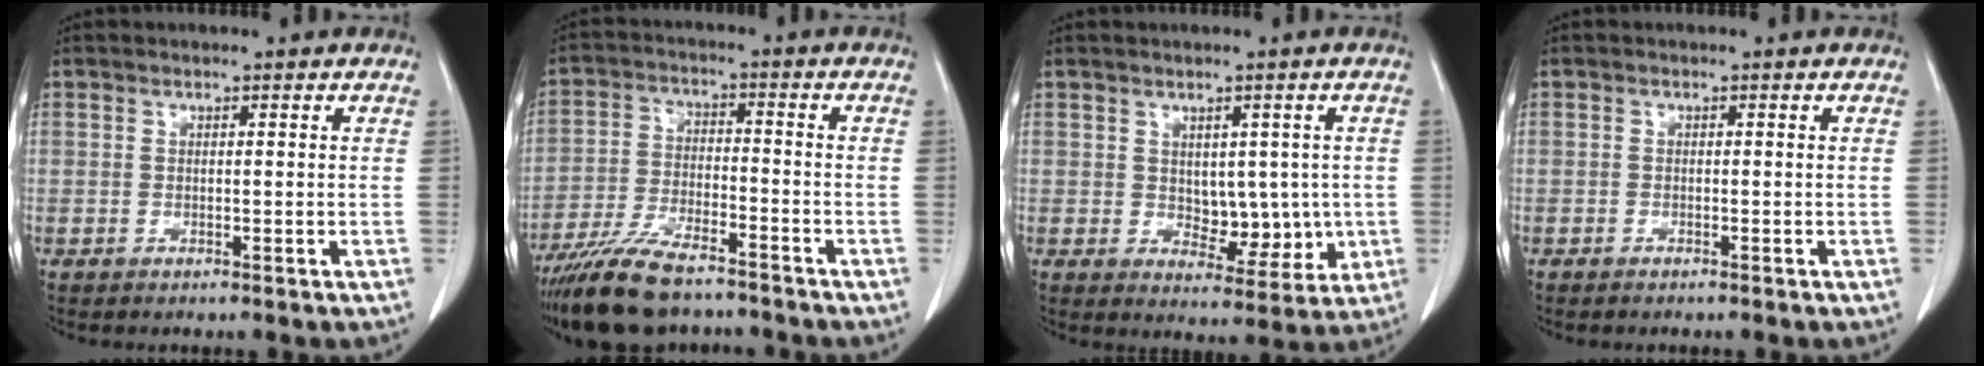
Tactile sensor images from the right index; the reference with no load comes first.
{"total": 11.6, "force": [-9.6, 2.7, 5.9], "torque": [-0.113, -0.021, -0.168]}
{"total": 6.4, "force": [0.1, 4.0, 5.1], "torque": [-0.057, -0.003, 0.018]}
{"total": 0.5, "force": [-0.5, 0.1, 0.2], "torque": [-0.010, -0.002, -0.008]}